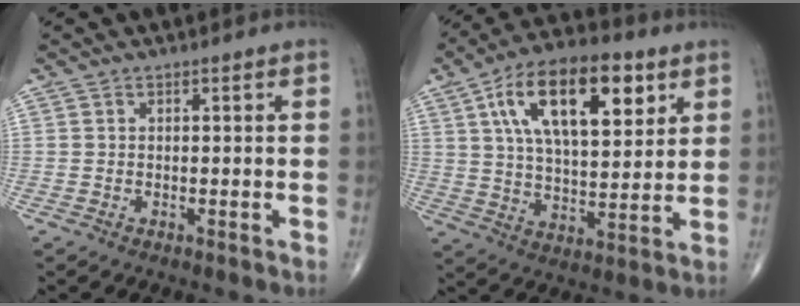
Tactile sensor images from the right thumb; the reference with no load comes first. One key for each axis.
{"total": 20.3, "fx": 8.0, "fy": 9.4, "fz": 16.1, "tx": -0.240, "ty": -0.014, "tz": 0.131}